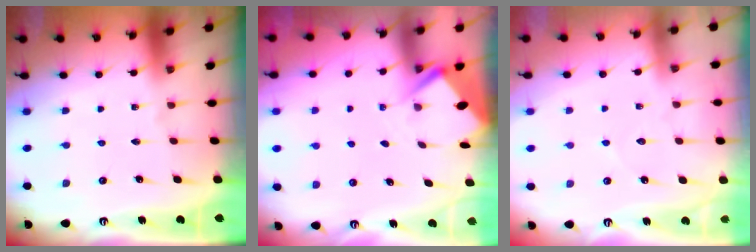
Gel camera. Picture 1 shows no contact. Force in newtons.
{"total": 3.0, "press": 2.9, "slide": 0.4}
{"total": 2.4, "press": 2.4, "slide": 0.3}